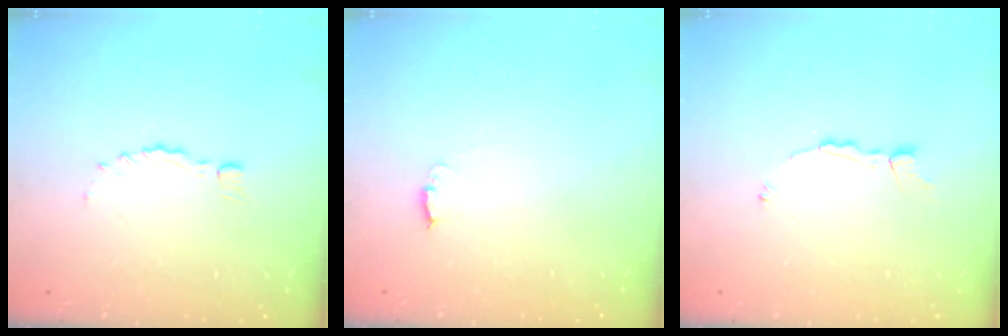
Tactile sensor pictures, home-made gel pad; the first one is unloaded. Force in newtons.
{"total": 5.3, "press": 5.3, "slide": 0.5}
{"total": 4.0, "press": 3.9, "slide": 0.5}